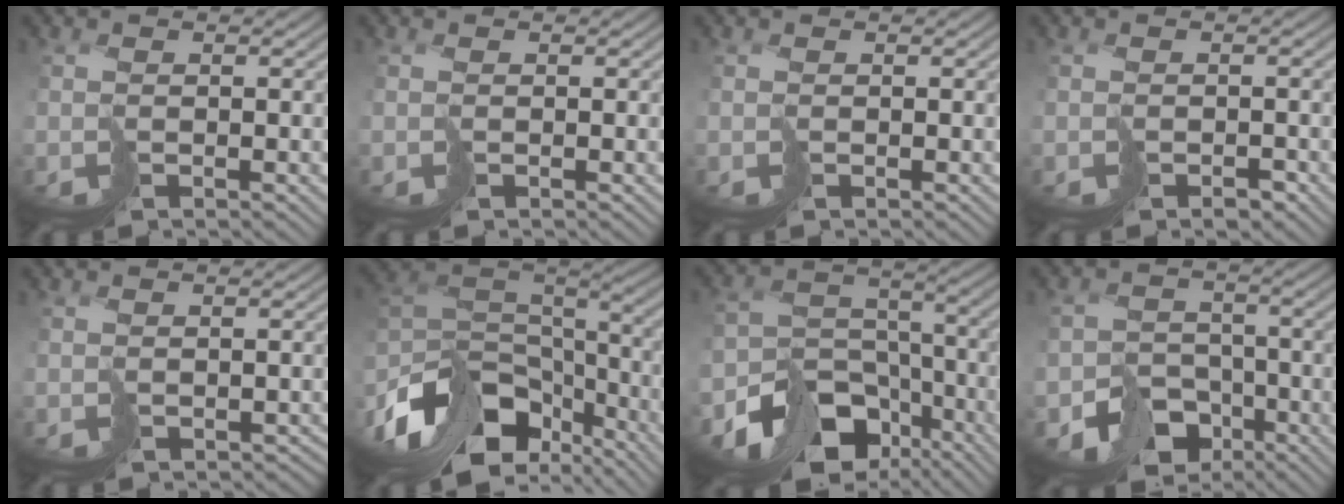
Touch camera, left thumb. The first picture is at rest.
{"total": 0.0}
{"total": 0.0}
{"total": 1.8, "force": [-1.3, 1.0, 0.6], "torque": [0.002, -0.002, -0.021]}
{"total": 1.6, "force": [-0.8, 1.2, 0.7], "torque": [0.000, -0.007, -0.011]}
{"total": 14.1, "force": [-7.7, 8.1, 8.6], "torque": [-0.197, -0.021, -0.119]}
{"total": 14.5, "force": [-10.2, 8.4, 5.9], "torque": [-0.134, -0.031, -0.140]}
{"total": 9.4, "force": [-6.5, 6.2, 2.7], "torque": [-0.047, -0.017, -0.092]}